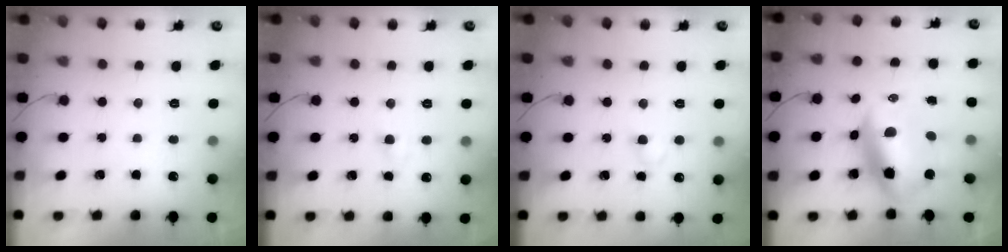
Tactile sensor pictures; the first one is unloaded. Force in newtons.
{"total": 3.0, "press": 2.8, "slide": 1.2}
{"total": 2.0, "press": 1.7, "slide": 0.9}
{"total": 12.5, "press": 12.1, "slide": 3.1}